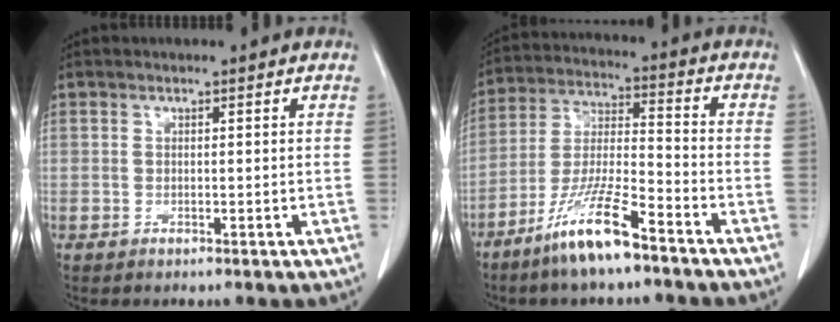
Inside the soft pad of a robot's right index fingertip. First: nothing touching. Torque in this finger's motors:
{"motor_torque": [1.18, -0.96, 0.68, 0.08]}